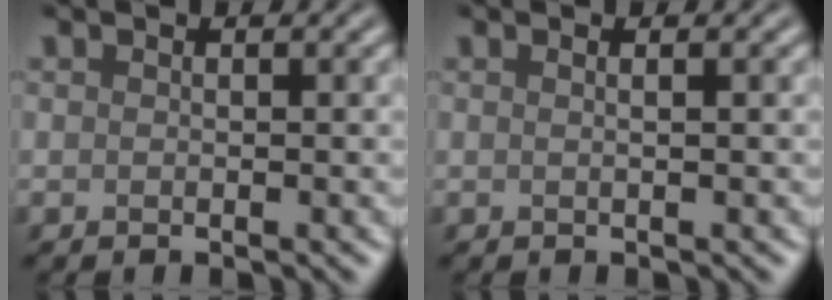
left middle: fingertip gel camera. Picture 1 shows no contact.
{"total": 1.4, "force": [0.5, 0.7, 1.1], "torque": [0.001, 0.004, -0.013]}